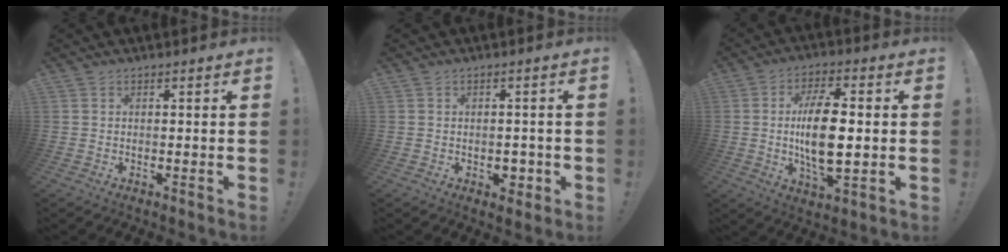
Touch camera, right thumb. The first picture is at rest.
{"total": 3.7, "force": [-0.8, 2.9, 2.1], "torque": [-0.019, 0.002, -0.013]}
{"total": 15.1, "force": [0.1, 6.3, 13.7], "torque": [-0.254, -0.006, -0.006]}